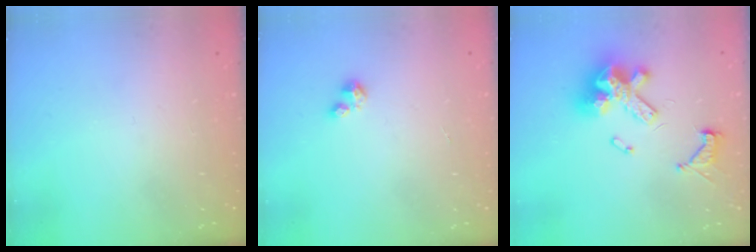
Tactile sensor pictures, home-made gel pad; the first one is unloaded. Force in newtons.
{"total": 2.2, "press": 2.2, "slide": 0.4}
{"total": 13.8, "press": 13.8, "slide": 1.3}